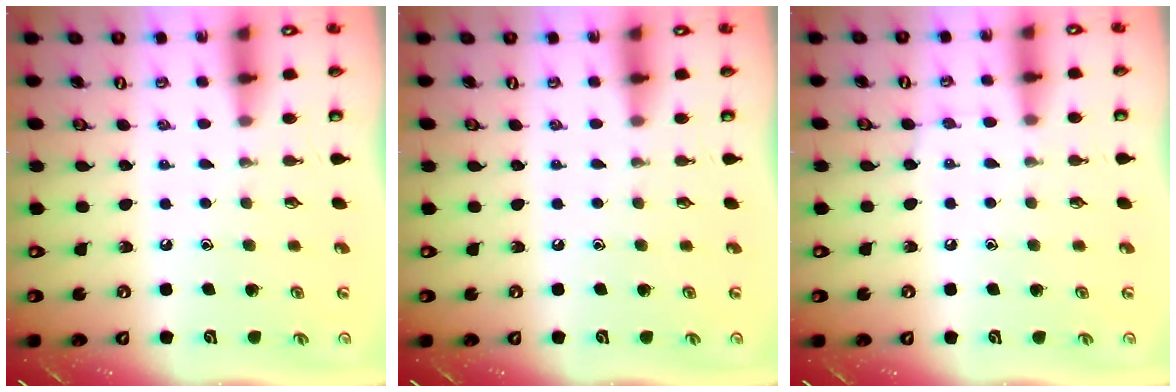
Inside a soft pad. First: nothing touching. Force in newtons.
{"total": 0.0}
{"total": 4.8, "press": 4.8, "slide": 0.5}